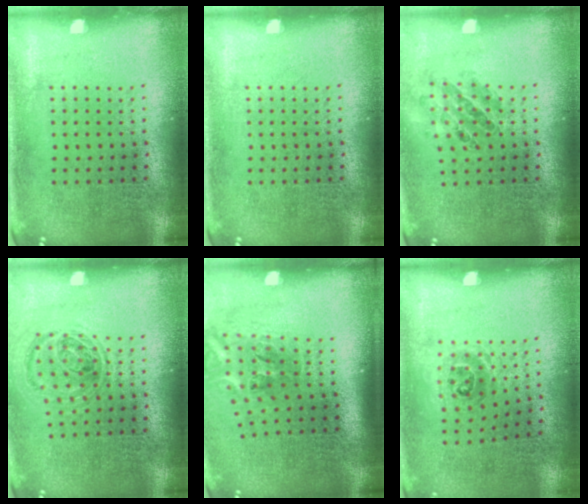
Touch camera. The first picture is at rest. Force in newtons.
{"total": 0.0}
{"total": 0.8, "press": 0.8, "slide": 0.2}
{"total": 0.9, "press": 0.9, "slide": 0.2}
{"total": 2.3, "press": 1.4, "slide": 1.8}
{"total": 0.9, "press": 0.7, "slide": 0.7}